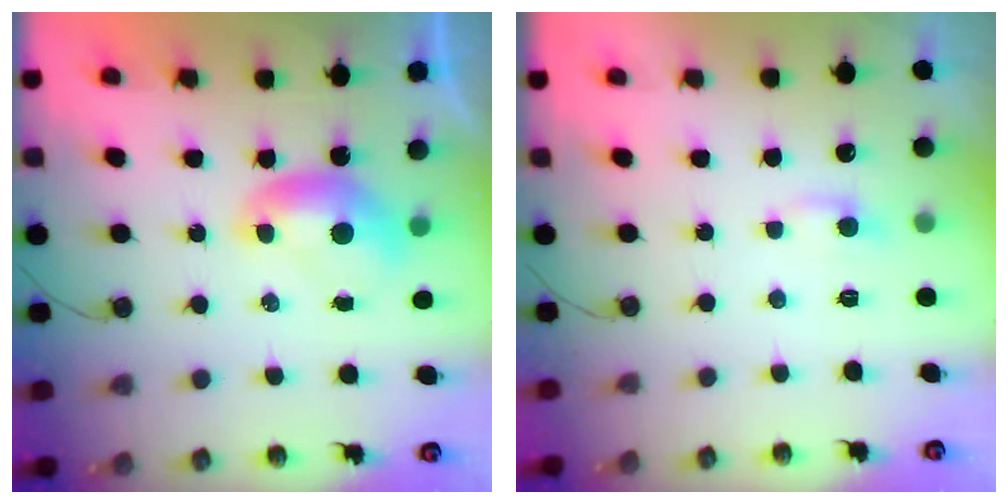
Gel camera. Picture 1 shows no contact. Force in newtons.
{"total": 1.4, "press": 1.3, "slide": 0.5}